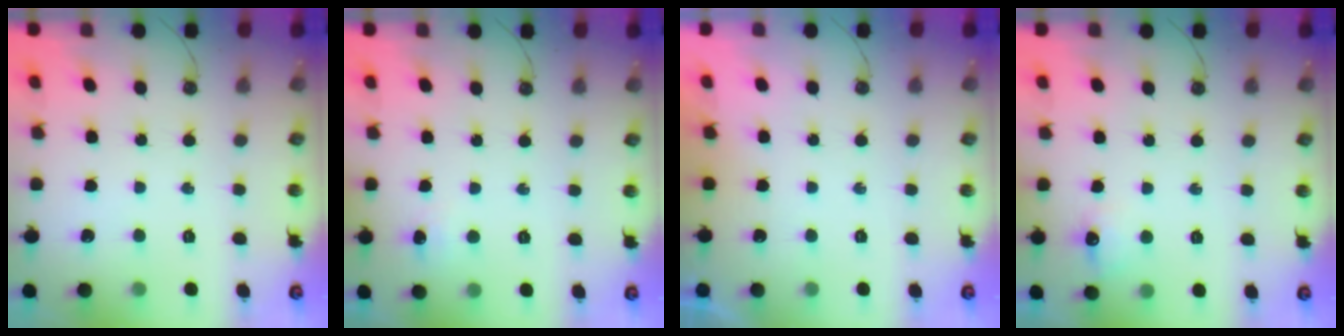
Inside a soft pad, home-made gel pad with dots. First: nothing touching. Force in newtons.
{"total": 2.3, "press": 2.0, "slide": 1.0}
{"total": 0.0}
{"total": 7.2, "press": 7.1, "slide": 0.9}